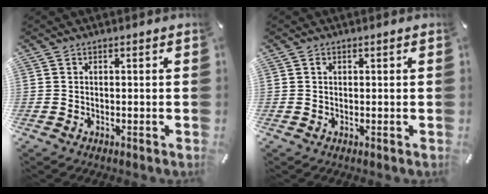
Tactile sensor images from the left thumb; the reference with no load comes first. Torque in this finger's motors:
{"motor_torque": [-0.13, 0.06, 0.01, -0.14, 0.07]}